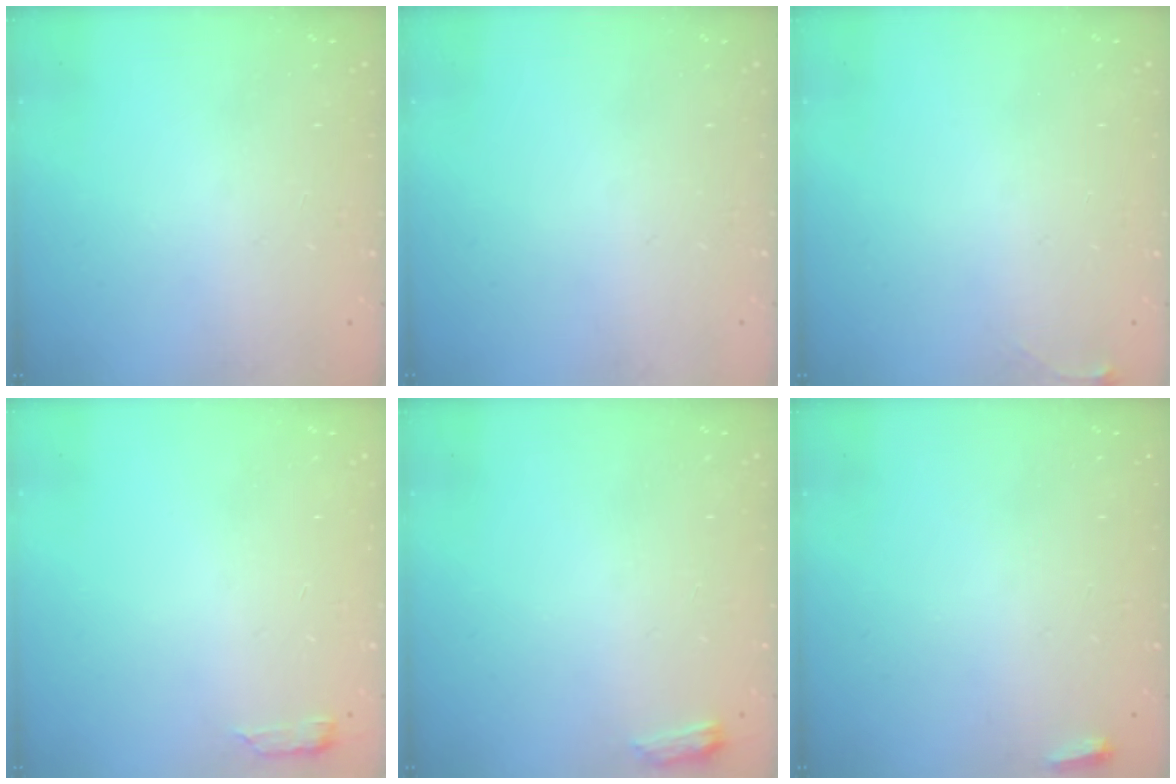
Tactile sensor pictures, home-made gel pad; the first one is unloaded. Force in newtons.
{"total": 0.0}
{"total": 4.0, "press": 3.9, "slide": 0.6}
{"total": 2.9, "press": 2.8, "slide": 0.6}
{"total": 3.3, "press": 3.2, "slide": 0.5}
{"total": 2.7, "press": 2.6, "slide": 0.9}